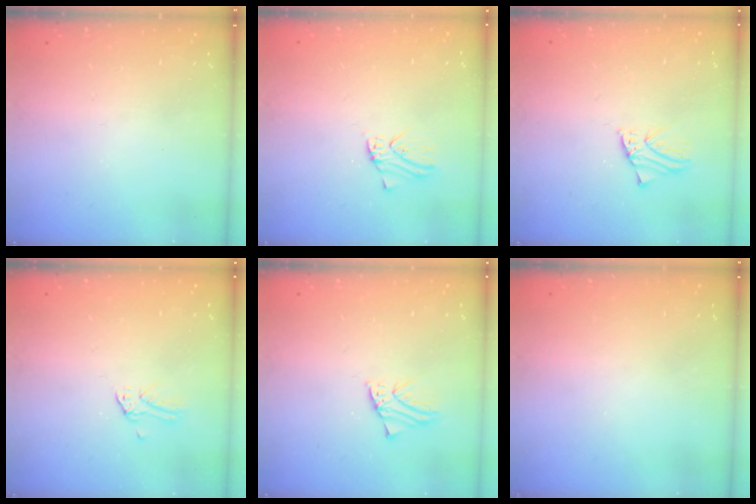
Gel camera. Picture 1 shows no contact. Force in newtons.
{"total": 1.7, "press": 1.7, "slide": 0.2}
{"total": 0.9, "press": 0.8, "slide": 0.2}
{"total": 0.0}
{"total": 0.9, "press": 0.8, "slide": 0.2}
{"total": 0.5, "press": 0.5, "slide": 0.1}